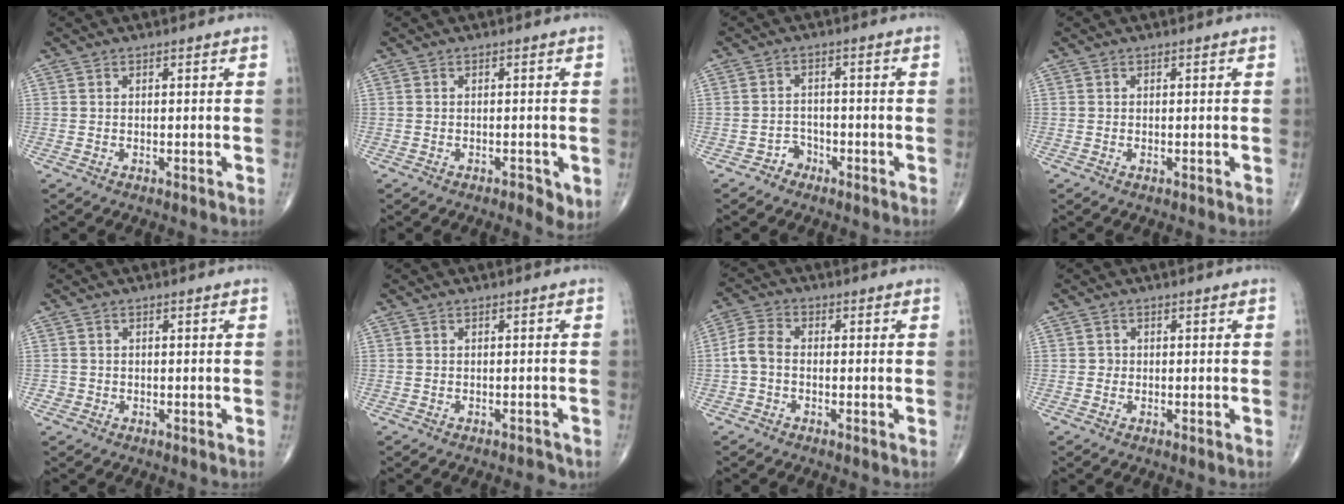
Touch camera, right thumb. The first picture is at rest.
{"total": 2.6, "force": [-0.9, 1.2, 2.1], "torque": [-0.027, -0.003, -0.011]}
{"total": 2.8, "force": [-1.9, 2.1, 0.1], "torque": [0.012, 0.018, -0.039]}
{"total": 0.0}
{"total": 0.9, "force": [-0.3, 0.9, 0.0], "torque": [0.003, 0.004, -0.007]}
{"total": 2.0, "force": [-1.8, 0.9, 0.4], "torque": [-0.006, 0.013, -0.020]}
{"total": 4.6, "force": [-0.8, 3.1, 3.3], "torque": [-0.067, 0.014, -0.028]}
{"total": 0.8, "force": [-0.1, 0.8, 0.1], "torque": [0.004, 0.003, -0.002]}